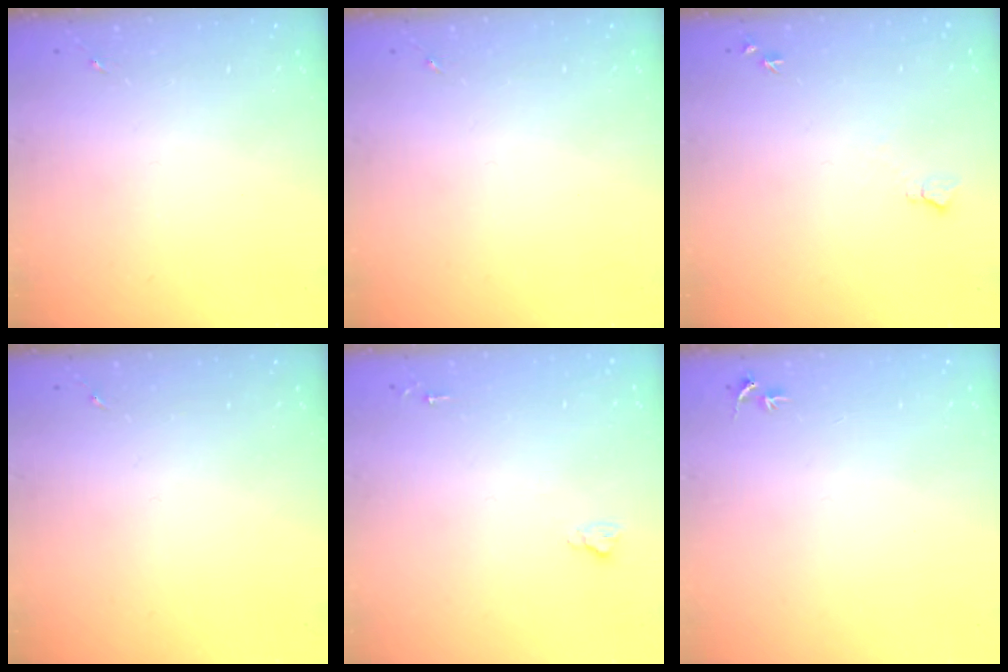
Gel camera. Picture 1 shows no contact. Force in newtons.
{"total": 0.0}
{"total": 5.5, "press": 5.5, "slide": 0.7}
{"total": 0.0}
{"total": 2.6, "press": 2.5, "slide": 0.3}
{"total": 2.7, "press": 2.7, "slide": 0.3}